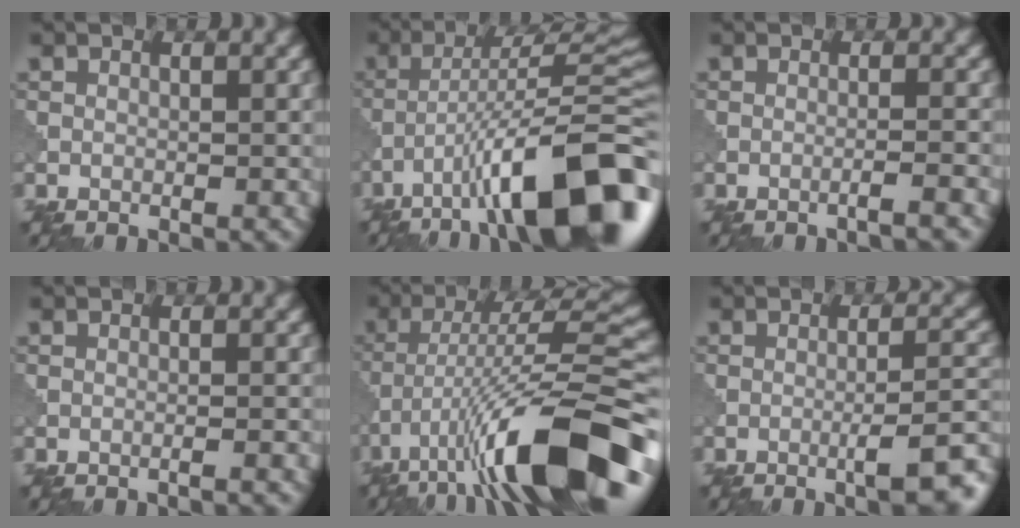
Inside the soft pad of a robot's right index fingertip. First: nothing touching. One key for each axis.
{"total": 14.8, "fx": -7.5, "fy": 3.6, "fz": 12.2, "tx": -0.188, "ty": 0.015, "tz": -0.118}
{"total": 1.9, "fx": -1.2, "fy": 0.1, "fz": 1.5, "tx": -0.011, "ty": 0.009, "tz": -0.035}
{"total": 0.9, "fx": -0.5, "fy": 0.1, "fz": 0.7, "tx": -0.006, "ty": 0.000, "tz": -0.025}
{"total": 14.6, "fx": -7.2, "fy": 3.5, "fz": 12.2, "tx": -0.198, "ty": 0.017, "tz": -0.118}
{"total": 5.9, "fx": -2.8, "fy": 1.0, "fz": 5.1, "tx": -0.066, "ty": 0.012, "tz": -0.046}